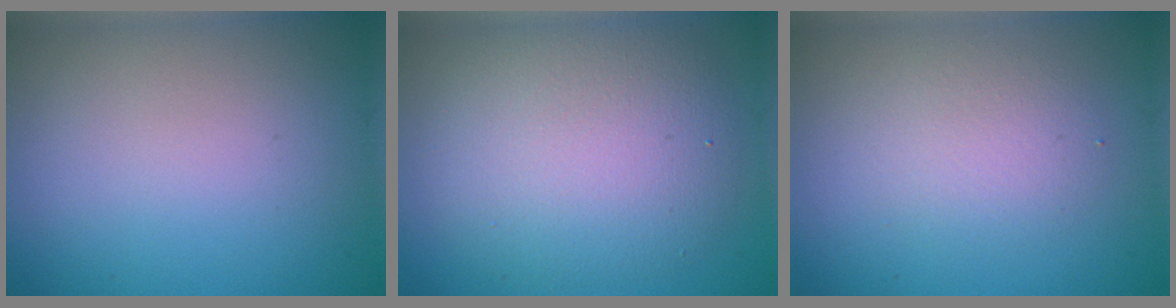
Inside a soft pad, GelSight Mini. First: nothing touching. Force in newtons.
{"total": 7.1, "press": 7.1, "slide": 0.5}
{"total": 2.5, "press": 2.5, "slide": 0.2}